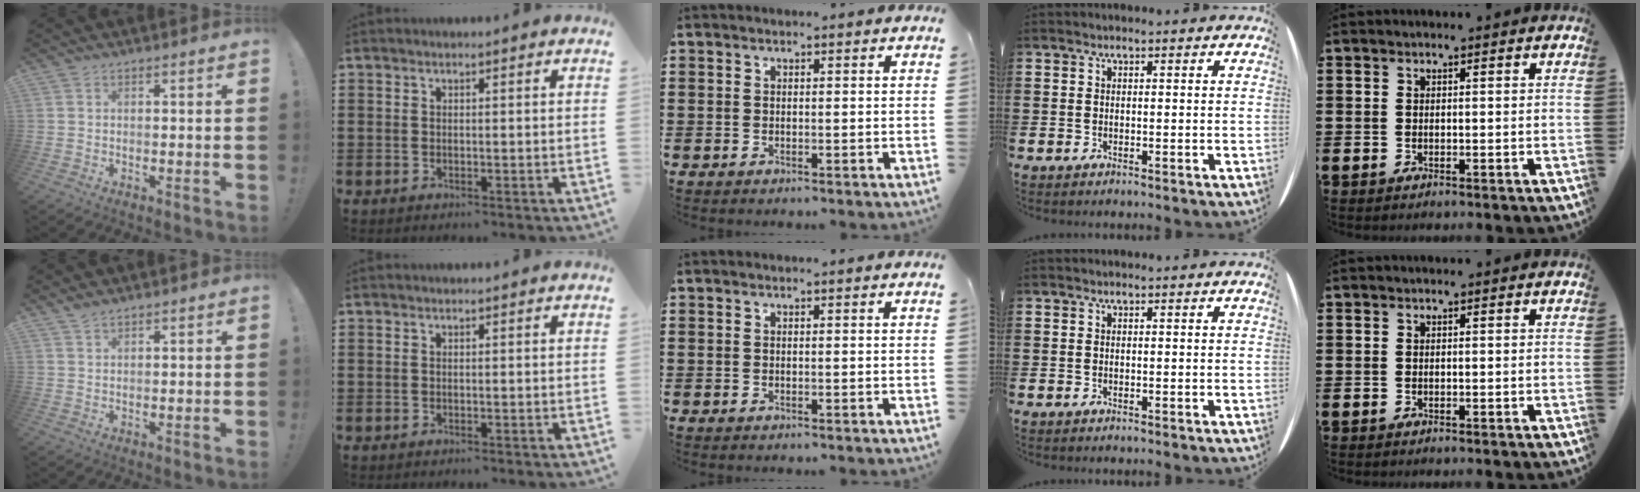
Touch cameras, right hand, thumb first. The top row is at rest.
{"thumb": {"total": 1.7, "force": [1.4, 0.4, 0.8], "torque": [-0.011, -0.003, 0.026]}}